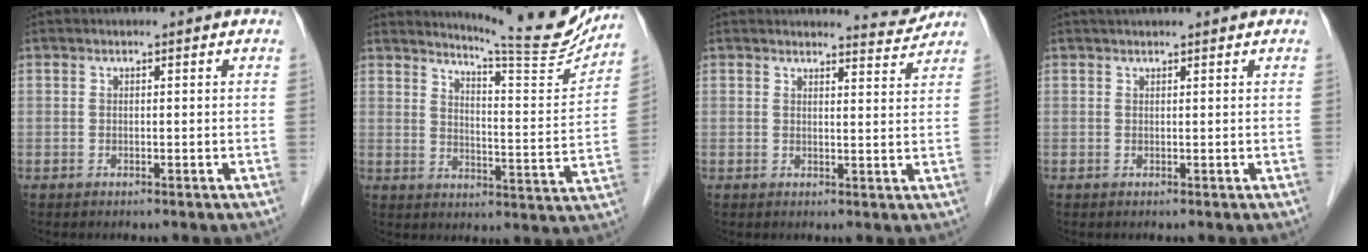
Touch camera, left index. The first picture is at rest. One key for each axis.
{"total": 14.0, "fx": 13.4, "fy": -0.3, "fz": 3.9, "tx": -0.061, "ty": -0.057, "tz": 0.173}
{"total": 3.3, "fx": 3.3, "fy": -0.2, "fz": -0.5, "tx": -0.004, "ty": -0.025, "tz": 0.037}
{"total": 4.2, "fx": 3.8, "fy": 0.2, "fz": 1.8, "tx": -0.020, "ty": 0.030, "tz": 0.050}